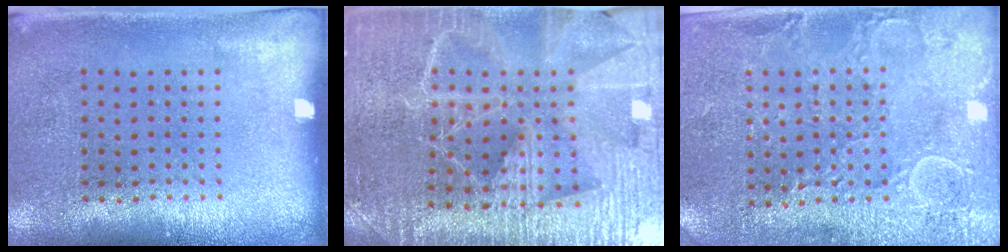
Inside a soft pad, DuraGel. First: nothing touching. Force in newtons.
{"total": 4.9, "press": 4.5, "slide": 1.8}
{"total": 2.9, "press": 2.8, "slide": 0.4}